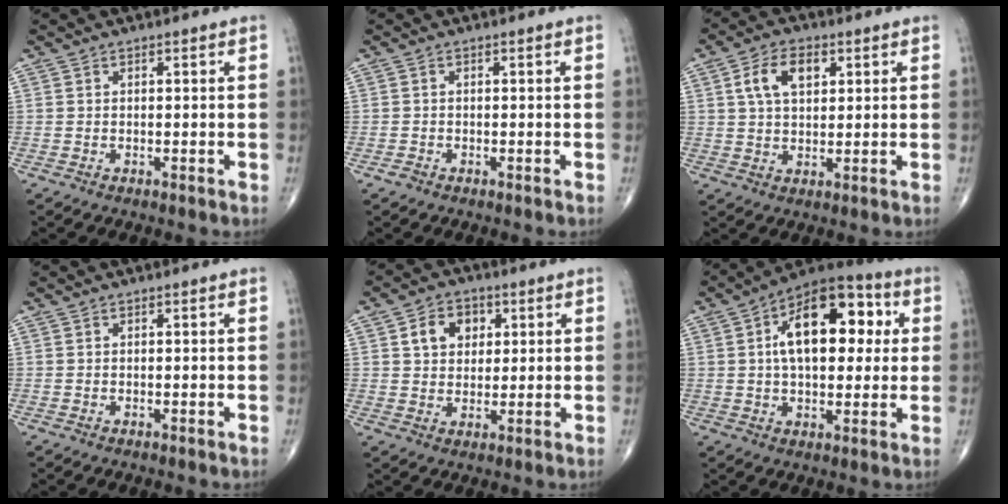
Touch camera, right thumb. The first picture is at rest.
{"total": 0.8, "force": [-0.5, 0.5, 0.2], "torque": [-0.004, 0.001, -0.013]}
{"total": 7.9, "force": [2.7, 4.7, 5.7], "torque": [-0.092, 0.000, 0.049]}
{"total": 0.0}
{"total": 7.3, "force": [2.4, 5.6, 4.0], "torque": [-0.032, -0.003, 0.038]}
{"total": 18.5, "force": [3.9, 10.0, 15.0], "torque": [-0.196, 0.021, 0.052]}